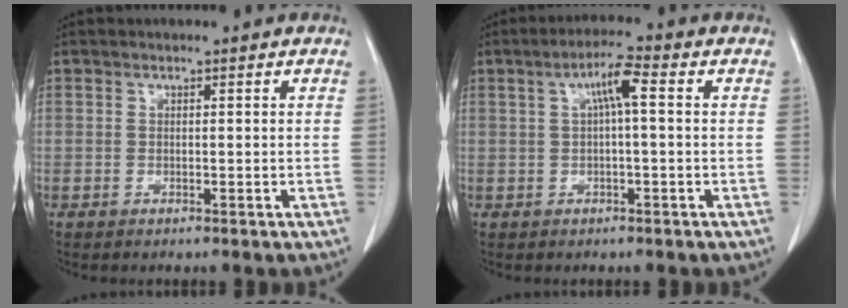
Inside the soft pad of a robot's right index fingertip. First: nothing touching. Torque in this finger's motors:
{"motor_torque": [0.60, 0.28, 0.14, 0.06]}